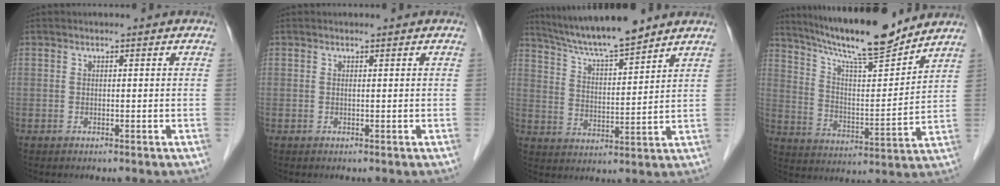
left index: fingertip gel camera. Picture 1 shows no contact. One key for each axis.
{"total": 0.0}
{"total": 11.9, "fx": 10.6, "fy": 0.5, "fz": 5.4, "tx": -0.096, "ty": 0.013, "tz": 0.185}
{"total": 16.4, "fx": 14.5, "fy": 1.3, "fz": 7.6, "tx": -0.132, "ty": -0.002, "tz": 0.241}